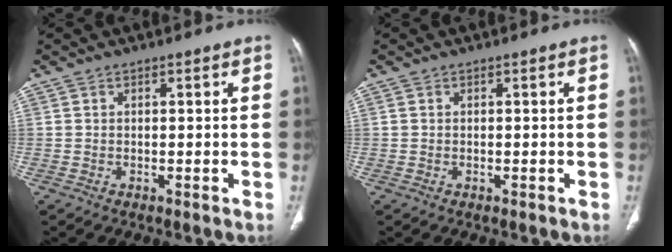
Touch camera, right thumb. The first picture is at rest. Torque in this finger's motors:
{"motor_torque": [-0.42, -0.16, -0.16, 0.60, 0.00]}